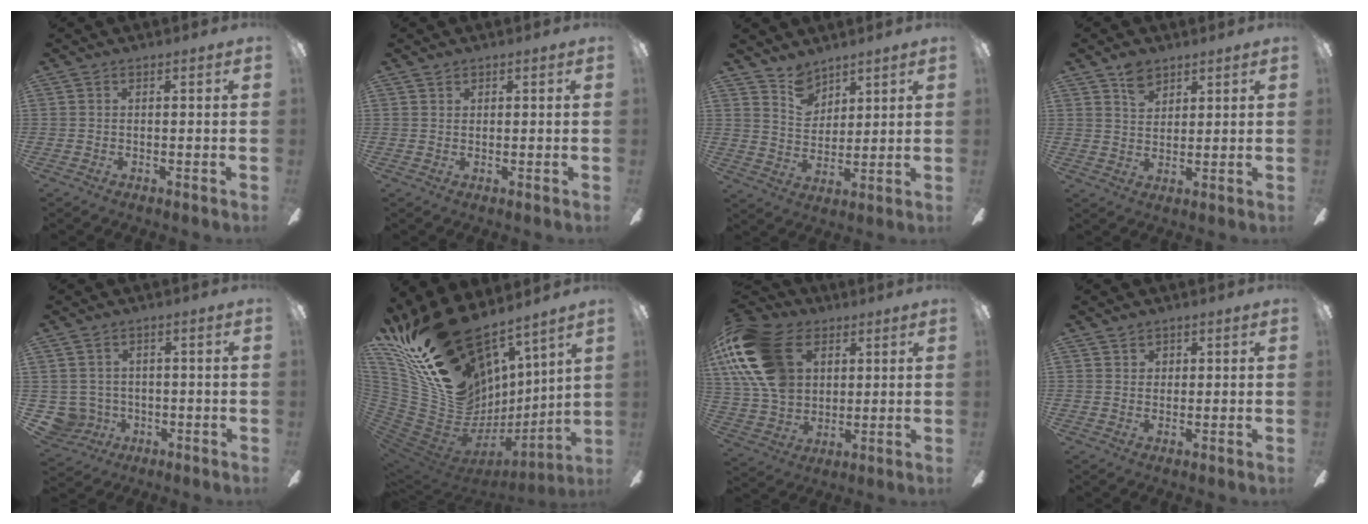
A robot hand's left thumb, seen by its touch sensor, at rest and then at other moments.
{"total": 0.9, "force": [0.7, 0.5, 0.2], "torque": [-0.003, 0.002, 0.014]}
{"total": 7.7, "force": [6.2, 4.4, 1.2], "torque": [-0.027, -0.031, 0.118]}
{"total": 5.5, "force": [3.9, 3.3, 2.0], "torque": [-0.027, -0.011, 0.069]}
{"total": 5.4, "force": [0.0, 5.4, 0.7], "torque": [-0.049, 0.000, 0.004]}
{"total": 29.2, "force": [19.6, 14.1, 16.4], "torque": [-0.289, -0.171, 0.394]}
{"total": 23.2, "force": [7.7, 16.0, 15.0], "torque": [-0.314, -0.013, 0.143]}
{"total": 1.9, "force": [1.3, 1.4, 0.1], "torque": [0.012, -0.001, 0.020]}